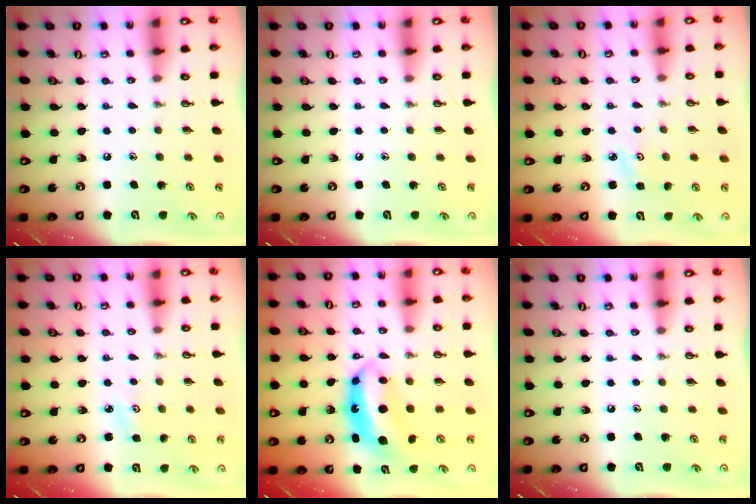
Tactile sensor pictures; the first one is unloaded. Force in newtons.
{"total": 0.0}
{"total": 3.0, "press": 2.9, "slide": 0.4}
{"total": 2.7, "press": 2.6, "slide": 0.4}
{"total": 8.2, "press": 8.2, "slide": 1.1}
{"total": 0.0}